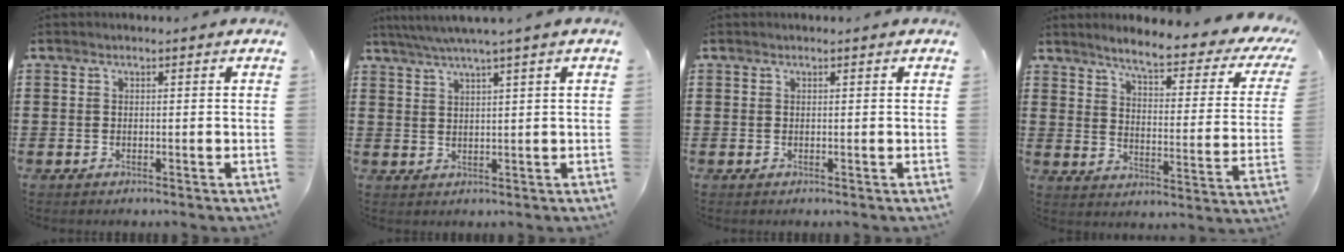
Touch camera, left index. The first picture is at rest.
{"total": 2.9, "force": [2.1, -0.6, 2.0], "torque": [-0.042, -0.005, 0.036]}
{"total": 0.0}
{"total": 5.6, "force": [4.5, 0.2, 3.3], "torque": [-0.078, -0.034, 0.065]}